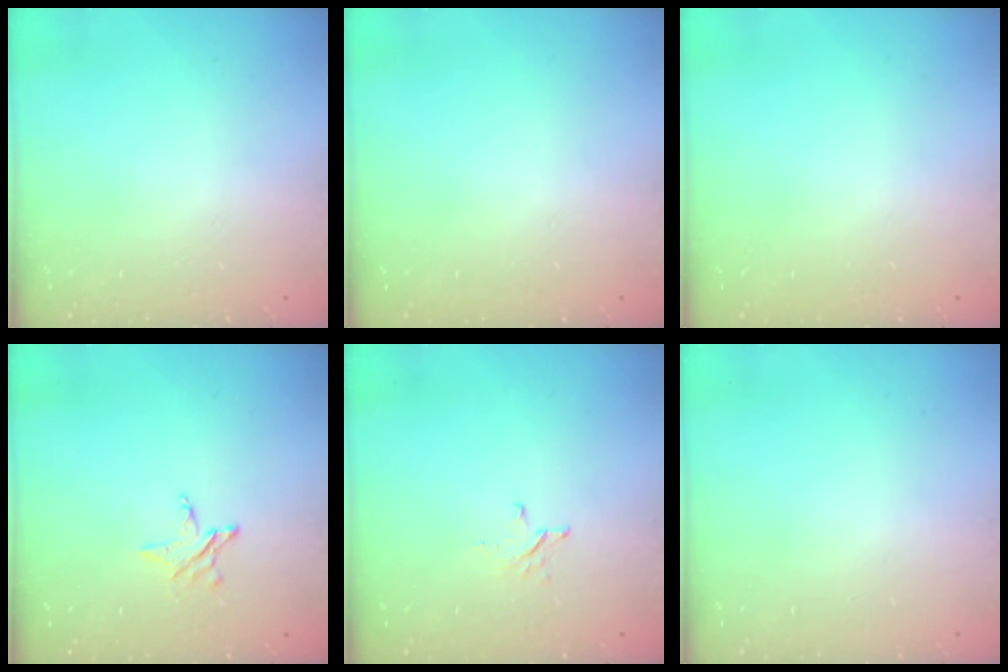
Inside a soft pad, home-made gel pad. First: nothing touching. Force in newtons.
{"total": 0.0}
{"total": 0.0}
{"total": 2.9, "press": 2.9, "slide": 0.3}
{"total": 2.6, "press": 2.6, "slide": 0.3}
{"total": 0.0}